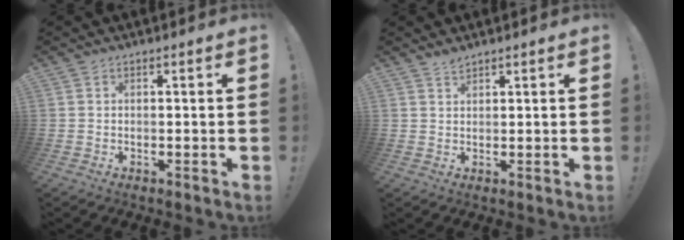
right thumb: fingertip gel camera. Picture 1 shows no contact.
{"total": 2.1, "force": [1.9, 0.6, 0.5], "torque": [-0.003, -0.010, 0.034]}